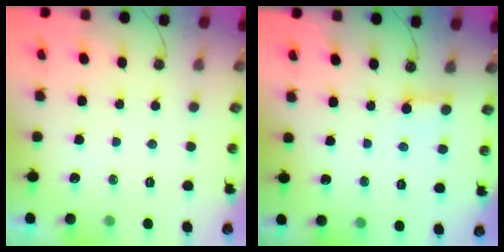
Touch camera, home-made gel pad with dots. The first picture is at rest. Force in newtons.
{"total": 2.8, "press": 2.8, "slide": 0.3}